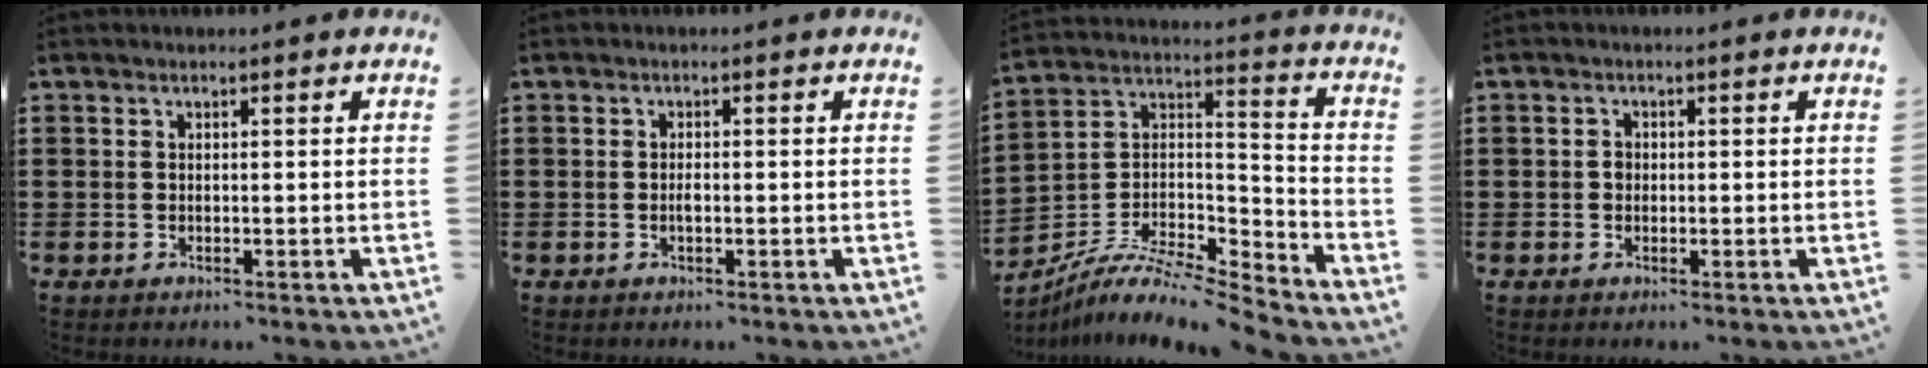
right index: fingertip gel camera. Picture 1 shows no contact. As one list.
[{"total": 1.1, "force": [-0.2, 0.4, 1.0], "torque": [-0.019, -0.002, -0.004]}, {"total": 8.8, "force": [-7.7, 1.9, 3.8], "torque": [-0.082, 0.003, -0.158]}, {"total": 1.1, "force": [-0.1, 0.9, 0.6], "torque": [-0.014, 0.004, -0.002]}]